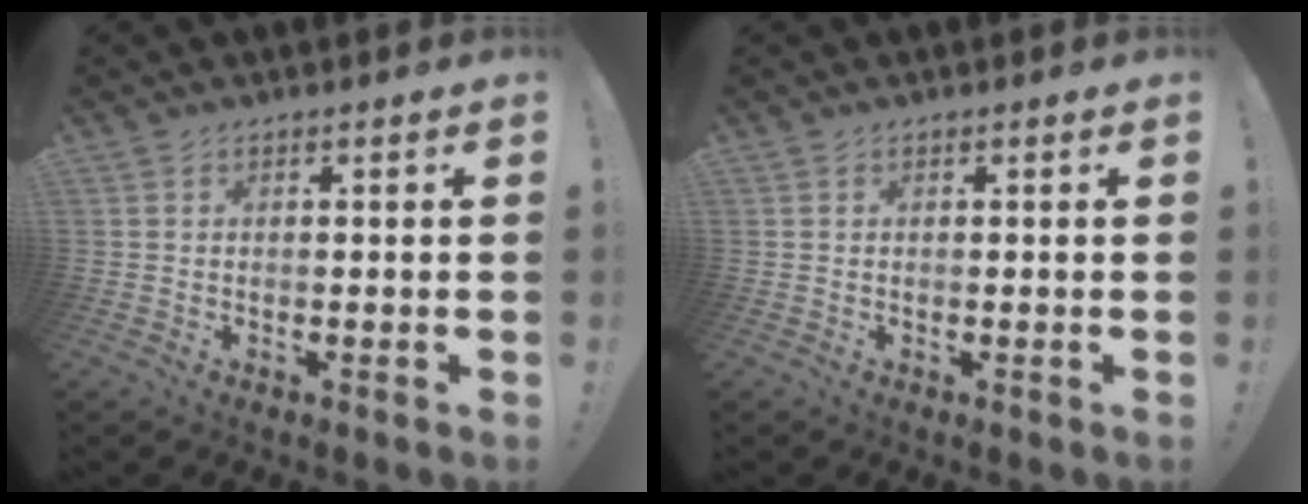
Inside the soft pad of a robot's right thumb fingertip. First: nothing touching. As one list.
[{"total": 0.0}]